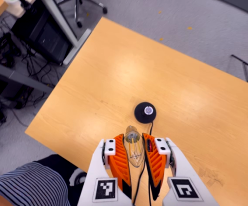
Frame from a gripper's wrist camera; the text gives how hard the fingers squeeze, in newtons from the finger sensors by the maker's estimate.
{"total": 22.9, "left": 26.3, "right": 19.5}